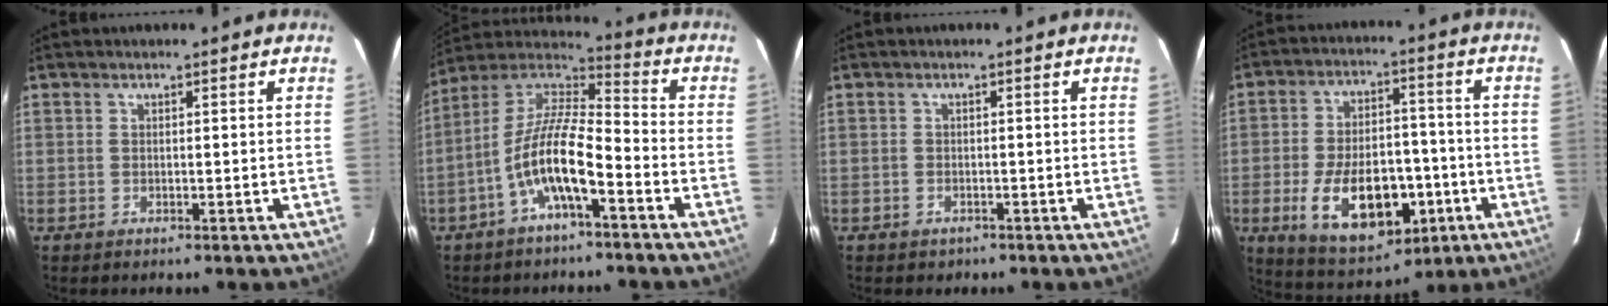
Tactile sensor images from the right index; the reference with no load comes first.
{"total": 13.5, "force": [-6.1, 3.8, 11.4], "torque": [-0.225, 0.000, -0.121]}
{"total": 1.9, "force": [-1.1, 1.4, 0.3], "torque": [-0.009, 0.004, -0.013]}
{"total": 17.6, "force": [-5.8, 9.7, 13.4], "torque": [-0.260, 0.002, -0.069]}